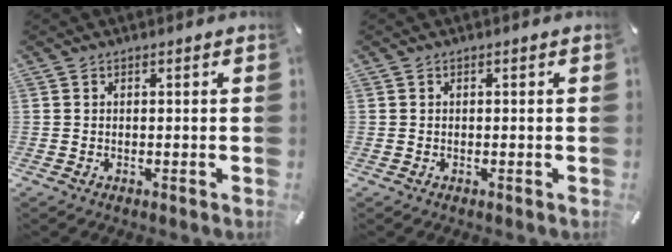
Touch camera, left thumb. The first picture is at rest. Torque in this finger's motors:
{"motor_torque": [-0.02, 0.01, -0.03, 0.02, 0.00]}